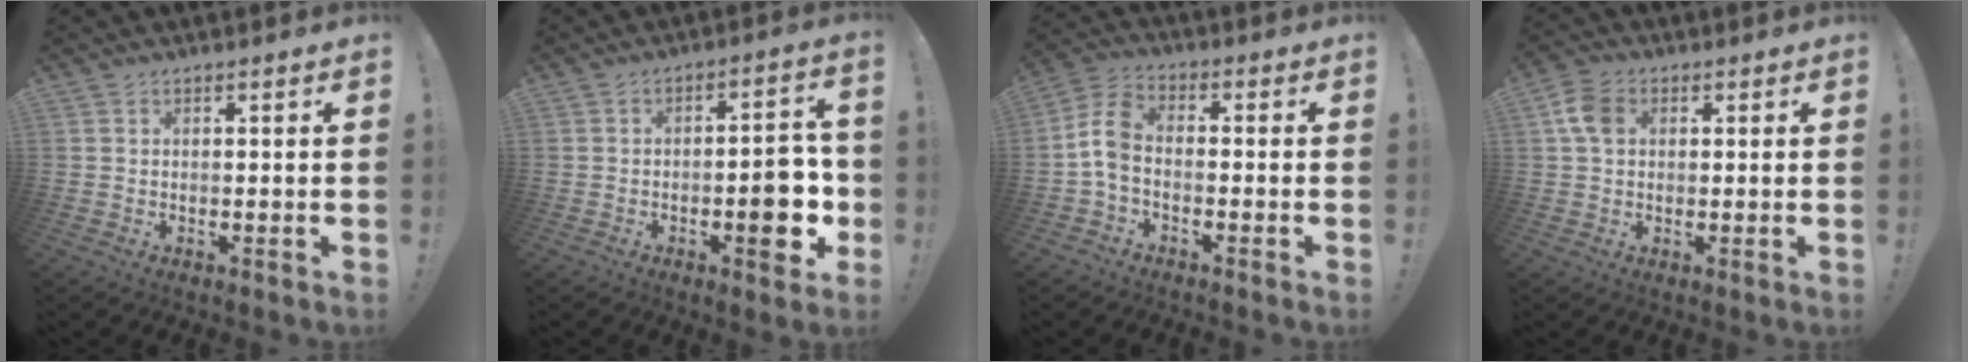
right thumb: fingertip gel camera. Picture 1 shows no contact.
{"total": 12.4, "force": [-3.0, 4.9, 11.0], "torque": [-0.129, 0.010, -0.044]}
{"total": 8.3, "force": [-1.5, 5.1, 6.4], "torque": [-0.118, 0.010, -0.021]}
{"total": 7.0, "force": [1.6, 5.1, 4.5], "torque": [-0.079, 0.010, 0.034]}